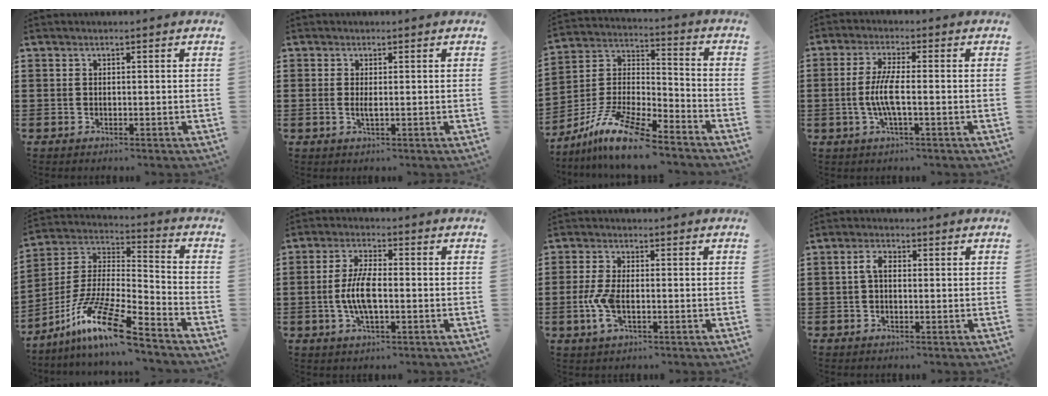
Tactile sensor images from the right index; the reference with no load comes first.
{"total": 1.2, "force": [-0.1, 0.2, 1.2], "torque": [-0.024, -0.002, -0.001]}
{"total": 11.4, "force": [-9.4, 2.0, 6.2], "torque": [-0.138, 0.016, -0.190]}
{"total": 5.0, "force": [-1.0, 0.9, 4.8], "torque": [-0.107, -0.006, -0.027]}
{"total": 13.9, "force": [-10.4, 1.3, 9.1], "torque": [-0.182, 0.011, -0.199]}
{"total": 6.3, "force": [-1.0, 2.3, 5.8], "torque": [-0.137, -0.005, -0.027]}
{"total": 5.0, "force": [-1.1, 2.2, 4.4], "torque": [-0.111, -0.007, -0.028]}
{"total": 2.7, "force": [0.0, 1.3, 2.4], "torque": [-0.061, 0.000, -0.006]}